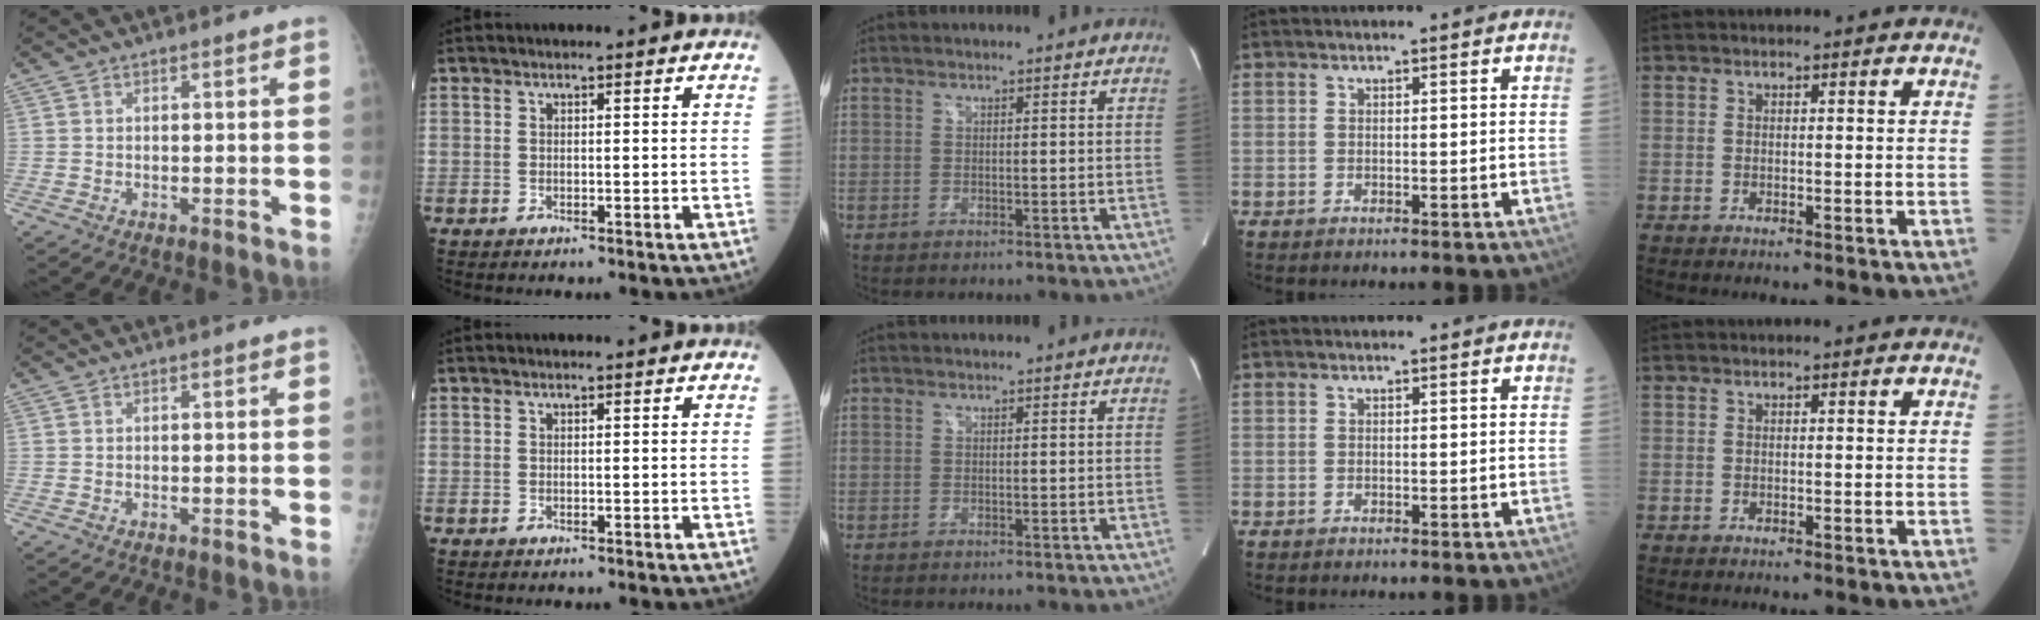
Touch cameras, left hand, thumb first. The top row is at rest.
{}